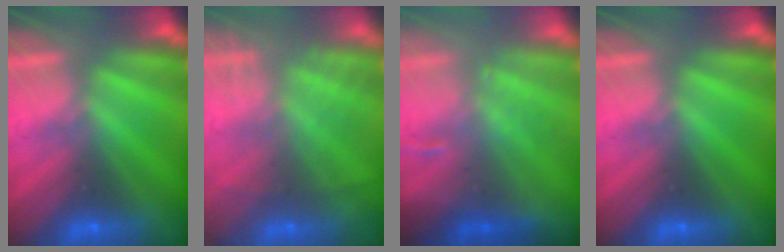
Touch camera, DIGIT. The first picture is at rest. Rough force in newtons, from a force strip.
{"total": 7.2}
{"total": 2.7}
{"total": 0.0}